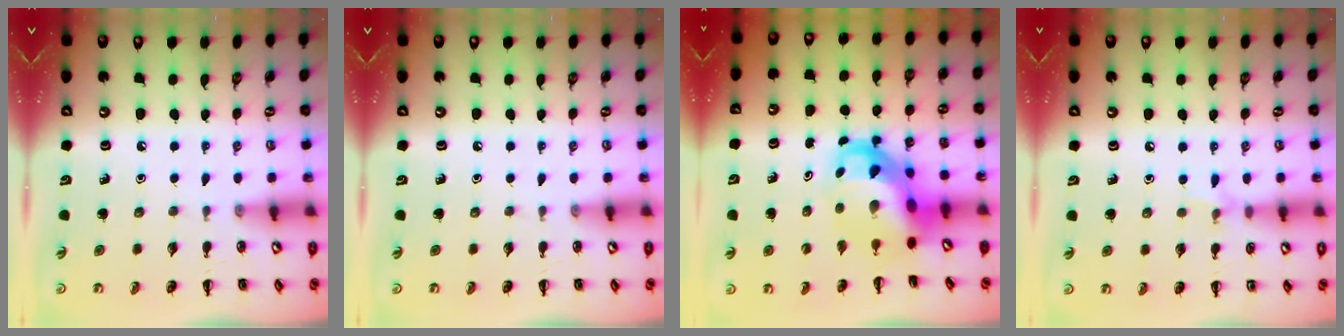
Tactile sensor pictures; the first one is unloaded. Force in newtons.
{"total": 0.0}
{"total": 7.9, "press": 7.5, "slide": 2.3}
{"total": 5.7, "press": 5.4, "slide": 1.9}